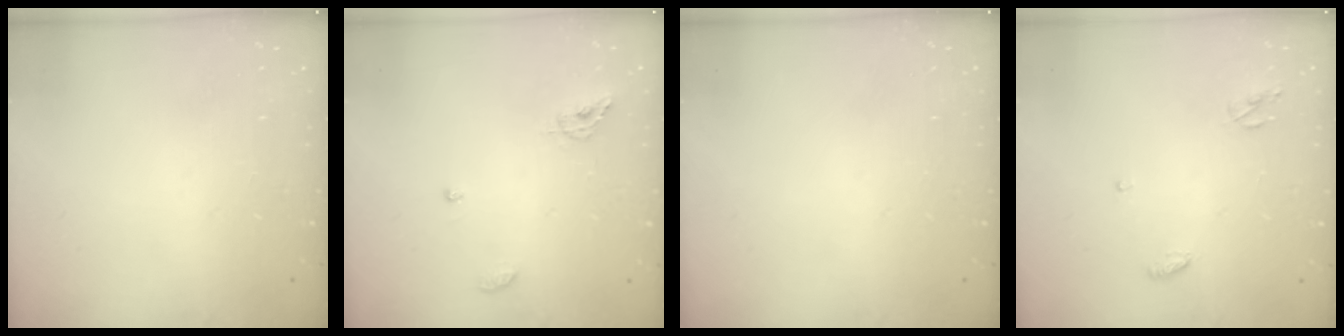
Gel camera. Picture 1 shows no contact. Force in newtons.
{"total": 6.8, "press": 6.8, "slide": 0.5}
{"total": 0.0}
{"total": 4.7, "press": 4.7, "slide": 0.1}